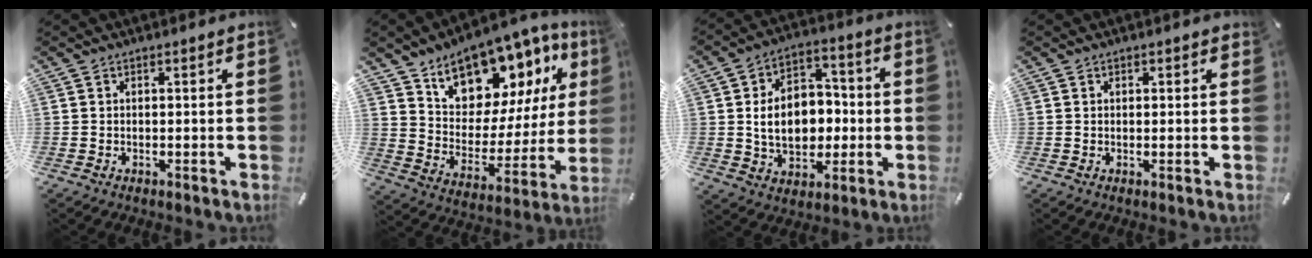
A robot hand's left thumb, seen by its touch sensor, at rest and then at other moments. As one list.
[{"total": 13.9, "force": [11.4, 7.3, 3.3], "torque": [-0.062, -0.113, 0.201]}, {"total": 13.1, "force": [-0.8, 10.0, 8.5], "torque": [-0.143, 0.016, -0.010]}, {"total": 0.7, "force": [0.4, 0.6, 0.1], "torque": [0.008, -0.002, 0.006]}]